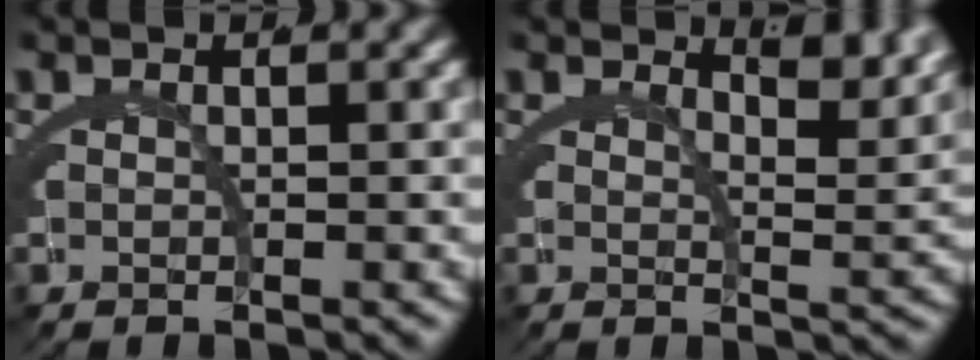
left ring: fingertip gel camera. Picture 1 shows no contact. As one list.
[{"total": 4.5, "force": [3.5, 0.3, 2.7], "torque": [-0.025, -0.002, 0.052]}]